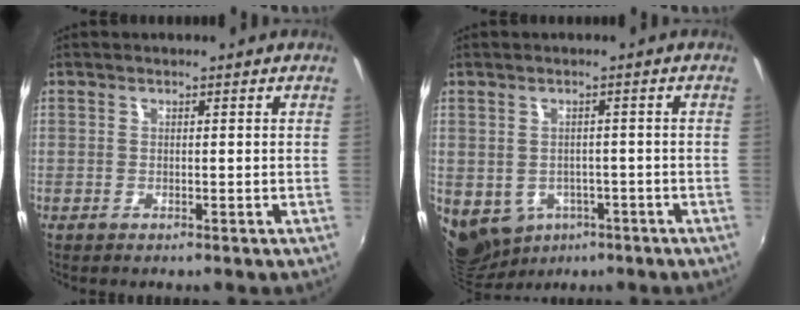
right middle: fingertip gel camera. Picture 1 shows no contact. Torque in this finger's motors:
{"motor_torque": [-0.12, -0.15, 0.00, 0.00]}